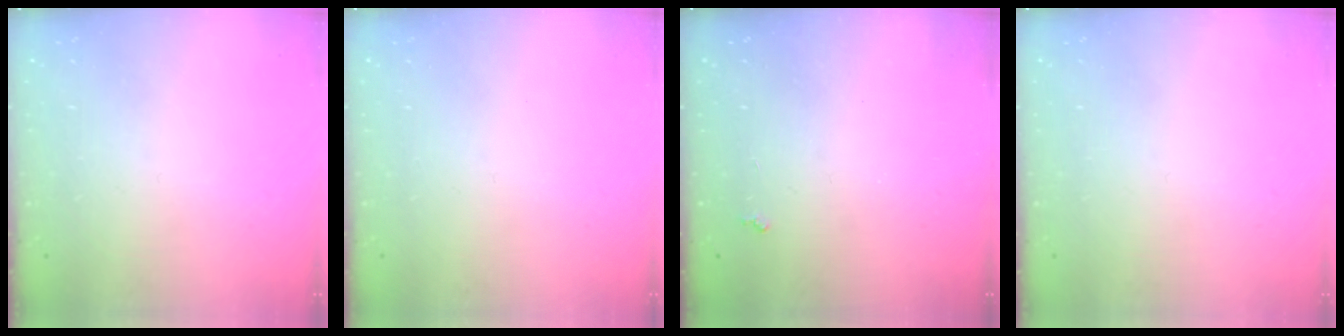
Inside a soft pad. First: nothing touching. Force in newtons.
{"total": 0.0}
{"total": 2.7, "press": 2.6, "slide": 0.4}
{"total": 0.0}